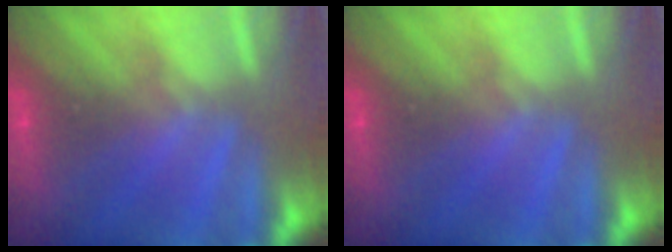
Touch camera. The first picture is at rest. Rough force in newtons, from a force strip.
{"total": 0.0}